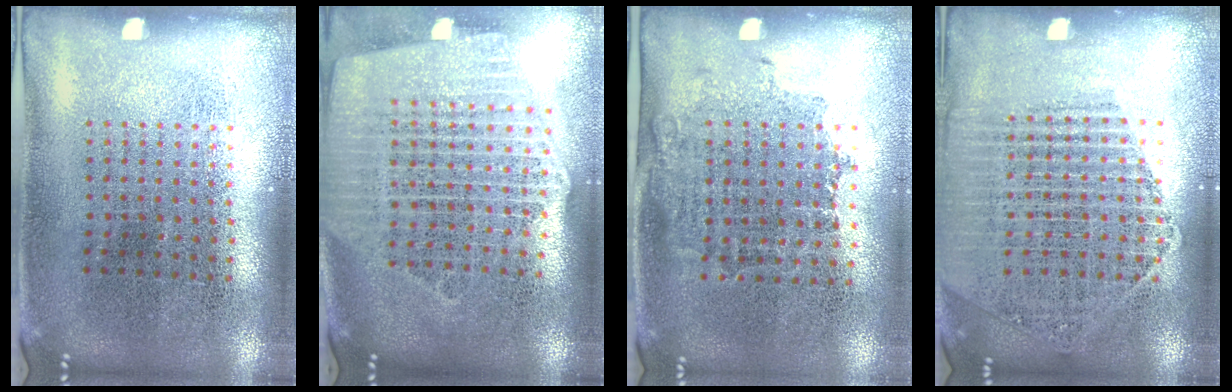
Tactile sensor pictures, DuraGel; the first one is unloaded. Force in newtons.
{"total": 2.5, "press": 2.1, "slide": 1.3}
{"total": 1.0, "press": 0.9, "slide": 0.6}
{"total": 1.7, "press": 1.6, "slide": 0.4}